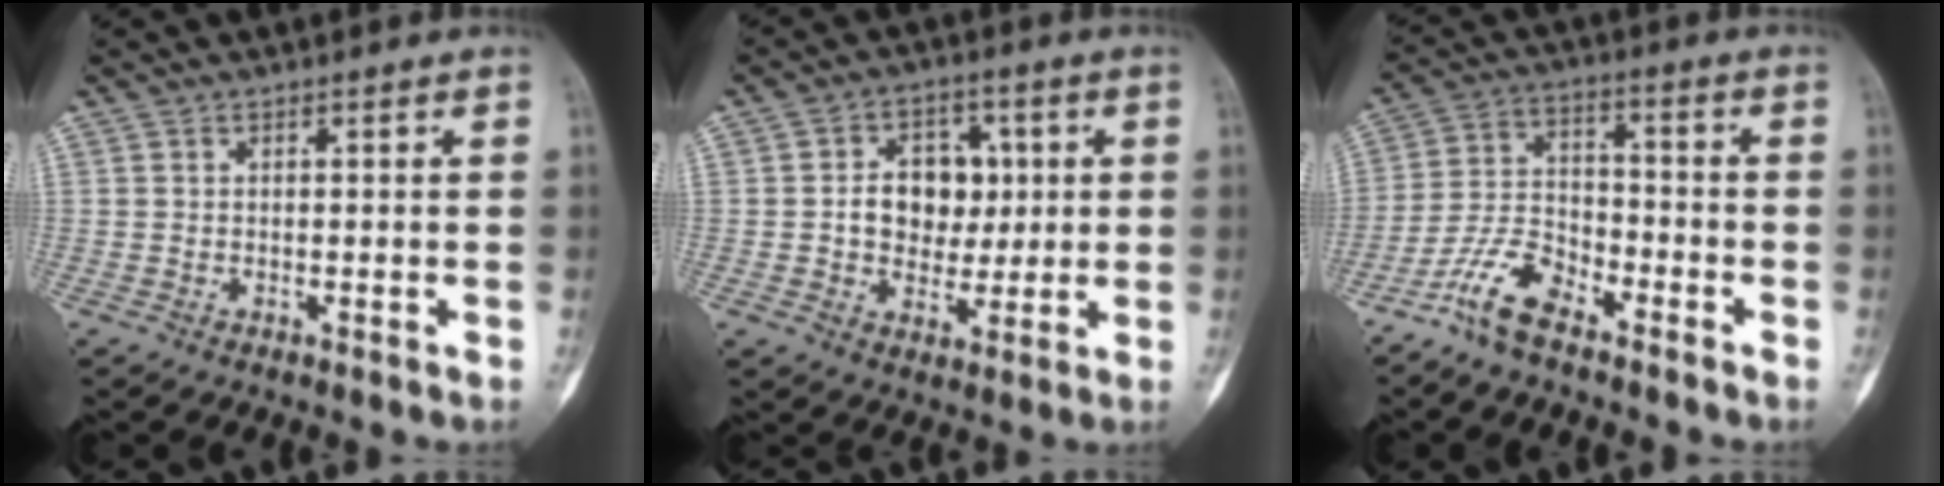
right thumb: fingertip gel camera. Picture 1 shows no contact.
{"total": 9.9, "force": [1.0, 7.7, 6.2], "torque": [-0.045, 0.007, 0.016]}
{"total": 9.0, "force": [-6.5, 3.5, 5.0], "torque": [-0.106, 0.043, -0.138]}